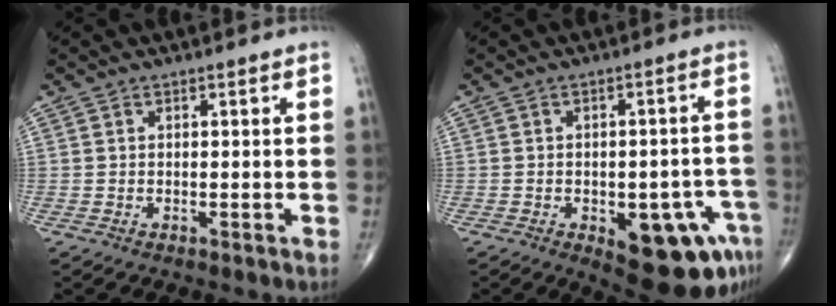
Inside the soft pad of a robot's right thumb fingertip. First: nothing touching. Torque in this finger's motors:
{"motor_torque": [1.92, 1.54, 0.40, -0.56, 0.26]}